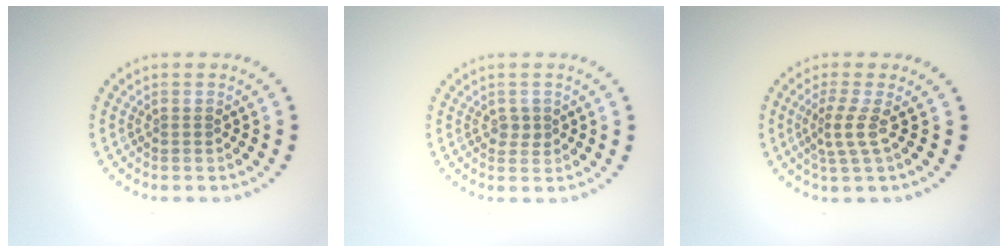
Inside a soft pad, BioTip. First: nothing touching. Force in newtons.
{"total": 1.1, "press": 1.1, "slide": 0.3}
{"total": 2.2, "press": 1.4, "slide": 1.7}